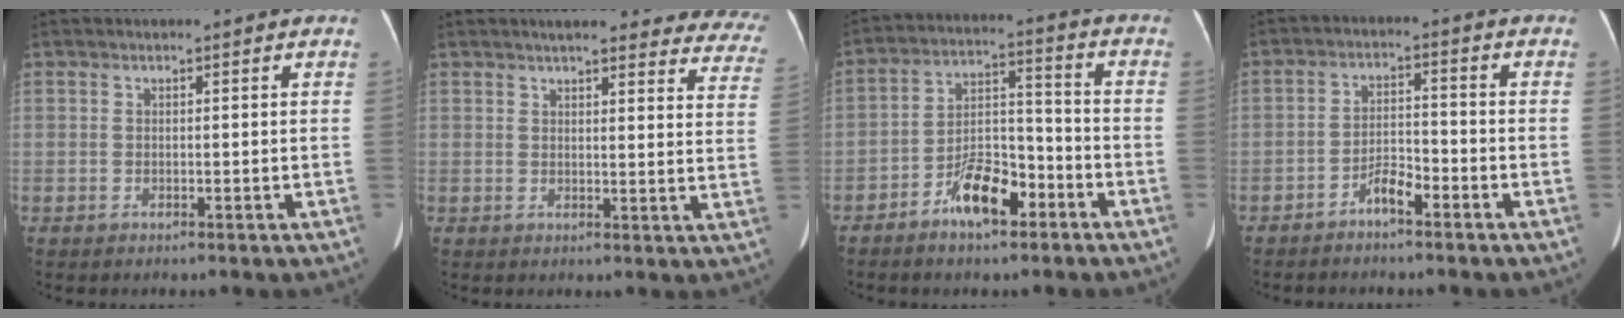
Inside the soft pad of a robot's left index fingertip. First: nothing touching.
{"total": 22.6, "force": [20.5, 4.5, 8.3], "torque": [-0.081, -0.044, 0.214]}
{"total": 9.1, "force": [-5.4, 3.4, 6.5], "torque": [-0.123, 0.015, -0.094]}
{"total": 3.8, "force": [-2.8, 0.9, 2.4], "torque": [-0.047, 0.009, -0.052]}